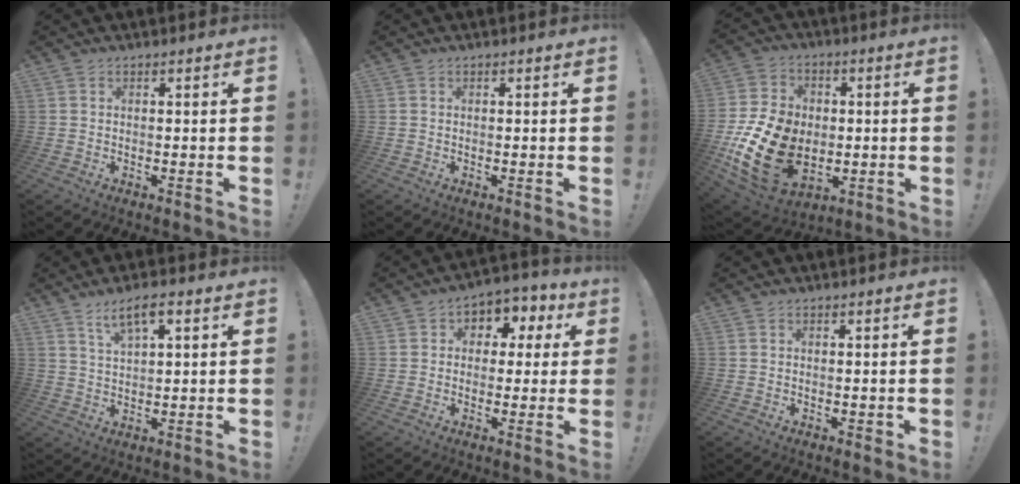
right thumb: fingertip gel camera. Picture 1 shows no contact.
{"total": 0.0}
{"total": 20.9, "force": [-4.6, 15.3, 13.5], "torque": [-0.260, 0.027, -0.064]}
{"total": 6.7, "force": [3.7, 2.3, 5.1], "torque": [-0.089, -0.010, 0.064]}
{"total": 6.2, "force": [0.3, 5.6, 2.5], "torque": [-0.018, 0.002, 0.006]}
{"total": 1.2, "force": [0.0, 0.9, 0.8], "torque": [-0.008, 0.002, 0.000]}